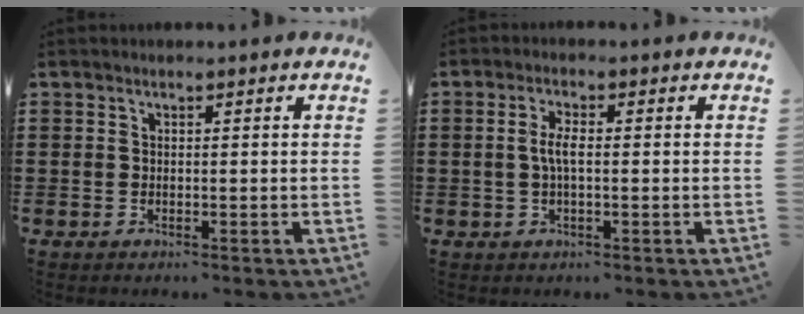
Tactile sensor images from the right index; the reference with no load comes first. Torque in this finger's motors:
{"motor_torque": [0.78, 0.49, 0.27, 0.12]}